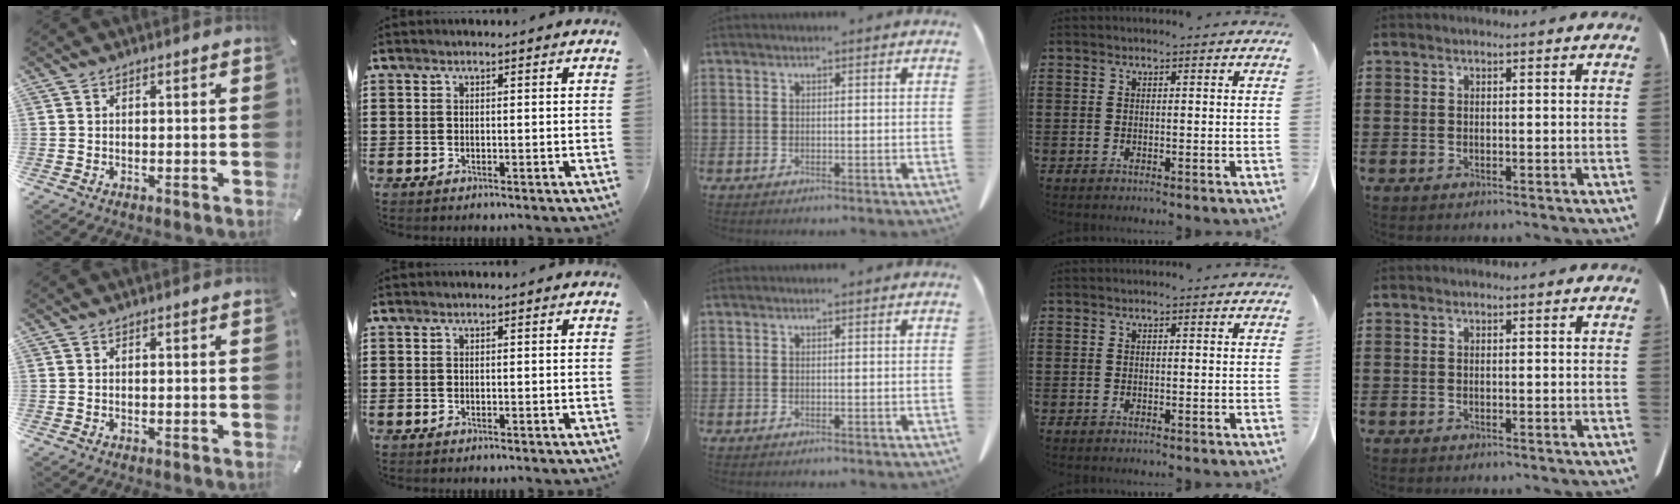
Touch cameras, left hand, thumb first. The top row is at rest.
{}